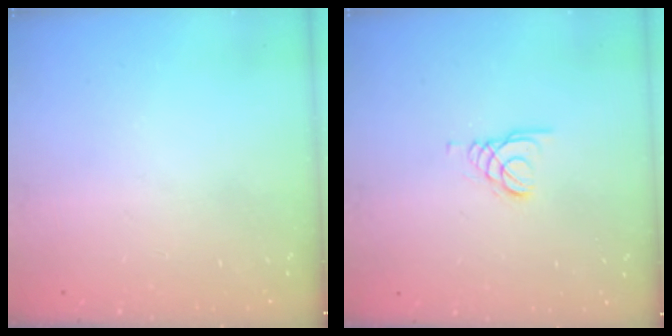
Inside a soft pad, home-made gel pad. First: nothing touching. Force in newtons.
{"total": 1.5, "press": 1.5, "slide": 0.1}